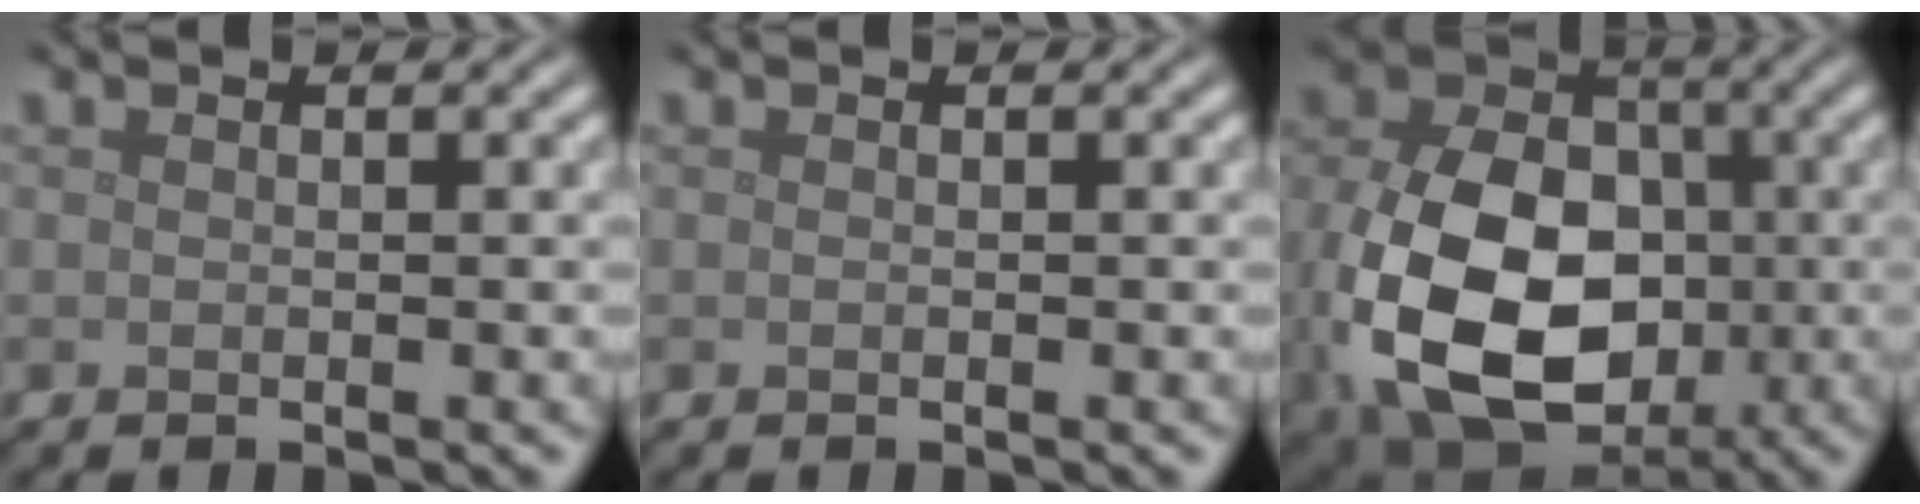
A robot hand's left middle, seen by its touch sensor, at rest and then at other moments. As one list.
[{"total": 0.0}, {"total": 14.7, "force": [-2.5, 10.5, 10.1], "torque": [-0.220, -0.045, -0.038]}]